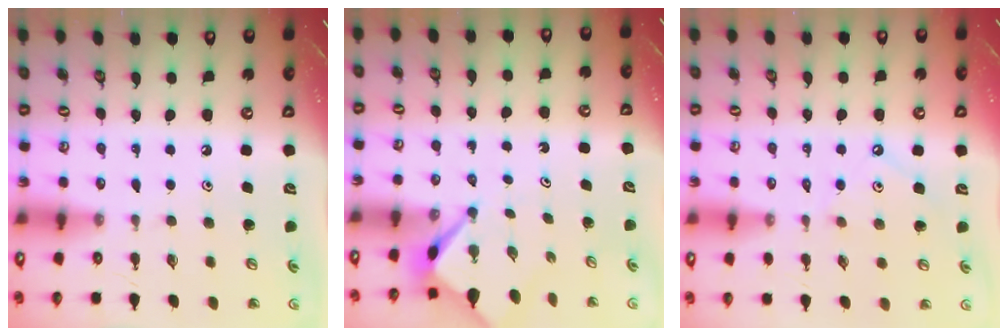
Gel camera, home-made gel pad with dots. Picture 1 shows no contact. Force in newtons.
{"total": 2.9, "press": 2.9, "slide": 0.2}
{"total": 2.1, "press": 2.1, "slide": 0.4}